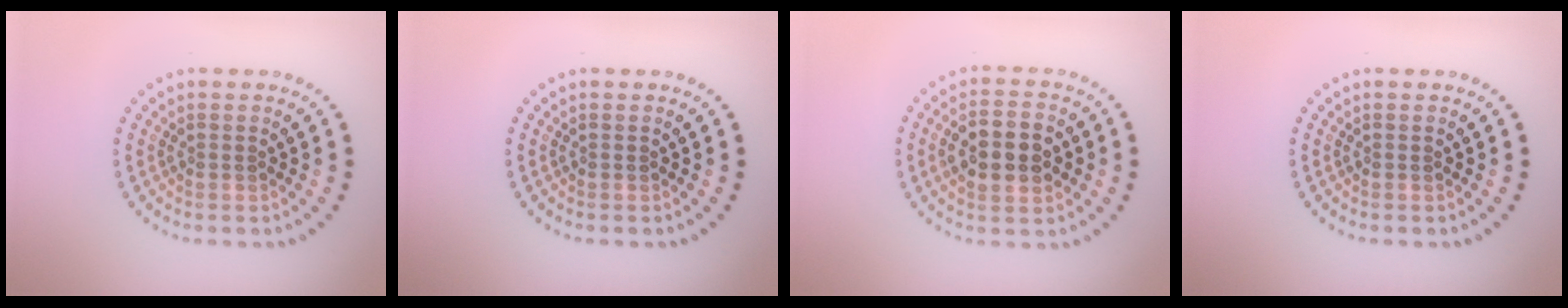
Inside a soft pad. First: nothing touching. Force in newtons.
{"total": 0.0}
{"total": 4.9, "press": 4.9, "slide": 0.4}
{"total": 0.0}